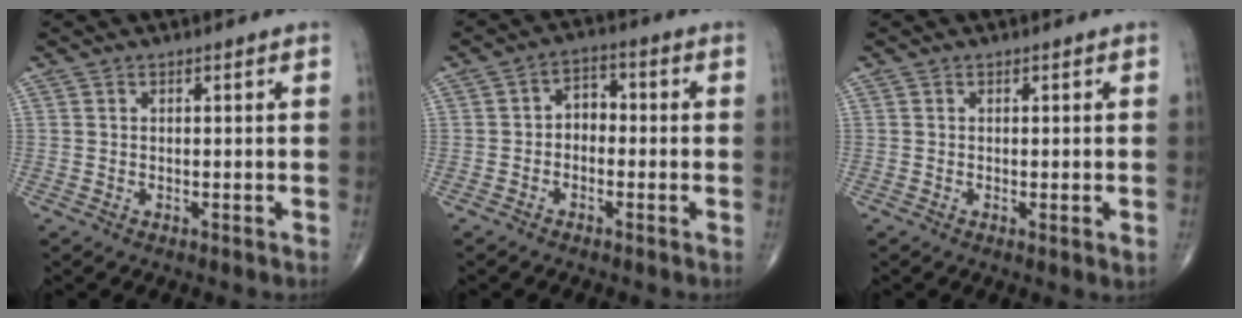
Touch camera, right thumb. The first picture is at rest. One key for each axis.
{"total": 4.2, "fx": -0.8, "fy": 3.1, "fz": 2.7, "tx": -0.025, "ty": 0.021, "tz": -0.028}
{"total": 1.8, "fx": -0.3, "fy": 0.3, "fz": 1.7, "tx": -0.030, "ty": -0.007, "tz": -0.003}